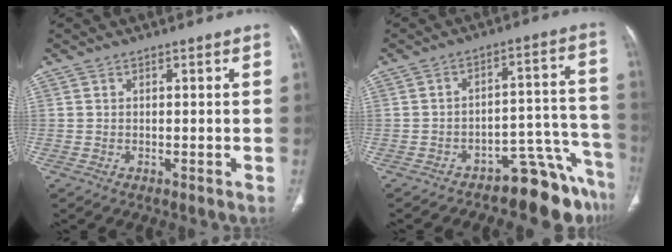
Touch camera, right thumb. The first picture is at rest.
{"total": 10.1, "force": [-9.0, 3.1, 3.4], "torque": [0.008, 0.124, -0.135]}